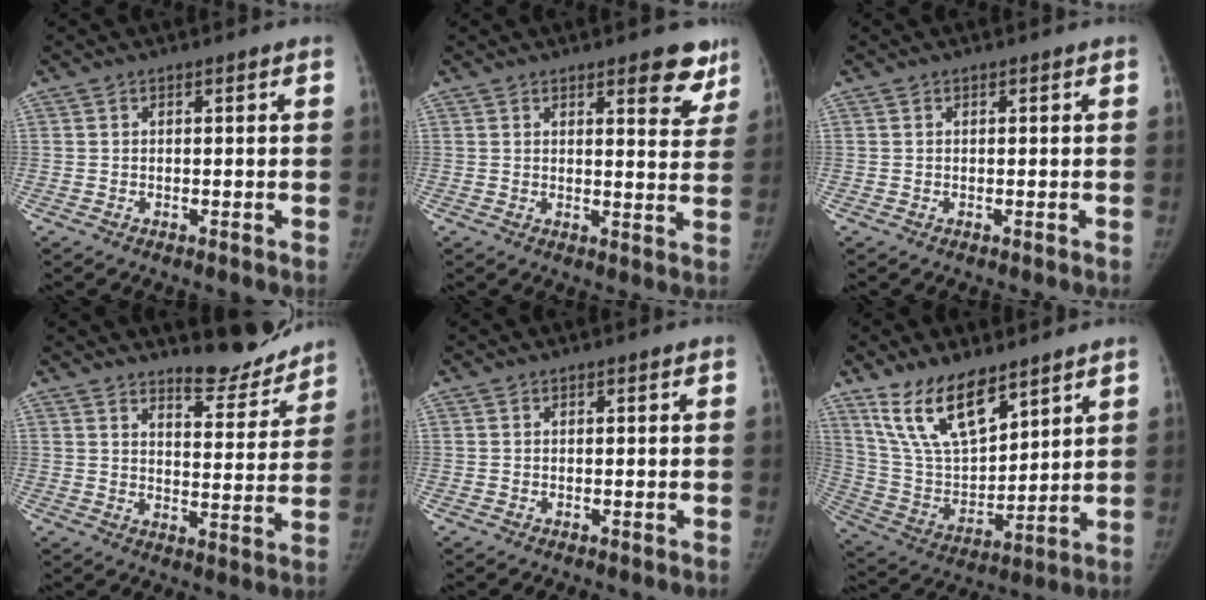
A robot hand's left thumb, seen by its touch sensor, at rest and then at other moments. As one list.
[{"total": 8.1, "force": [5.3, 2.9, 5.3], "torque": [-0.027, -0.030, 0.062]}, {"total": 0.0}, {"total": 9.5, "force": [8.8, 2.4, 2.7], "torque": [-0.008, -0.077, 0.127]}, {"total": 0.0}, {"total": 16.1, "force": [10.8, 7.0, 9.6], "torque": [-0.142, -0.057, 0.221]}]